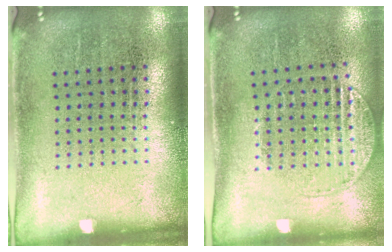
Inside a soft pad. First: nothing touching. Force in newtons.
{"total": 1.3, "press": 1.1, "slide": 0.7}